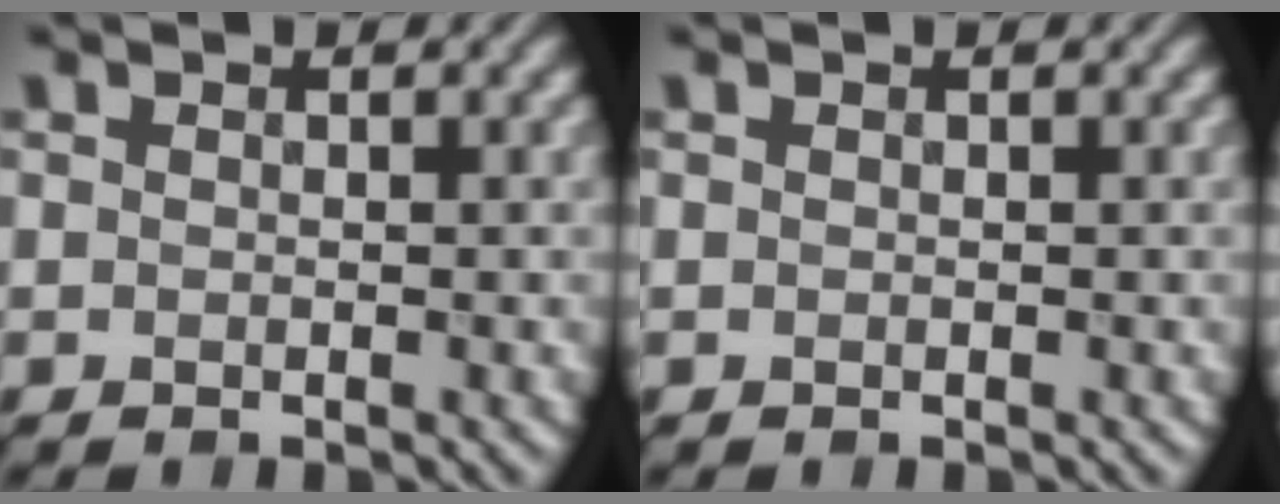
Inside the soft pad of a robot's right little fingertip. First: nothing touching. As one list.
[{"total": 0.0}]